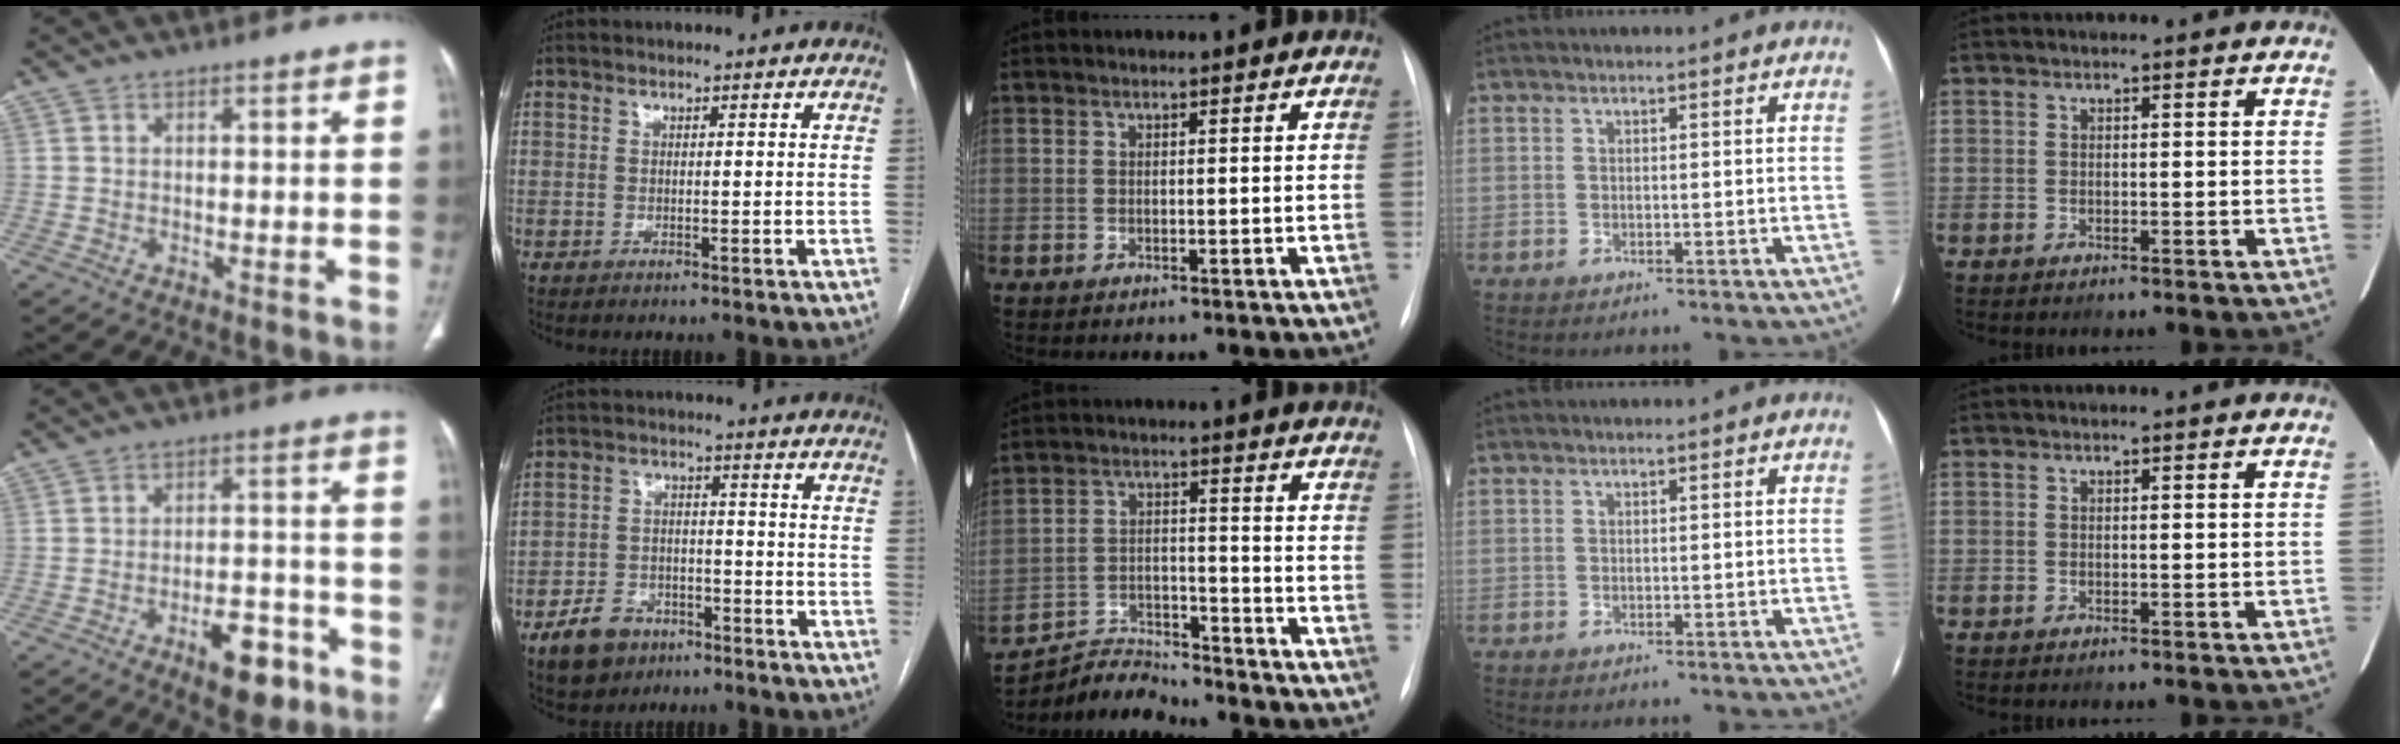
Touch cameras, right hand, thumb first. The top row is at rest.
{"thumb": {"total": 9.2, "force": [-5.1, 4.3, 6.3], "torque": [-0.071, 0.032, -0.071]}, "index": {"total": 7.9, "force": [-4.9, 5.5, 3.1], "torque": [-0.067, 0.011, -0.076]}, "middle": {"total": 6.9, "force": [-6.9, 0.4, -0.8], "torque": [0.006, 0.011, -0.120]}}